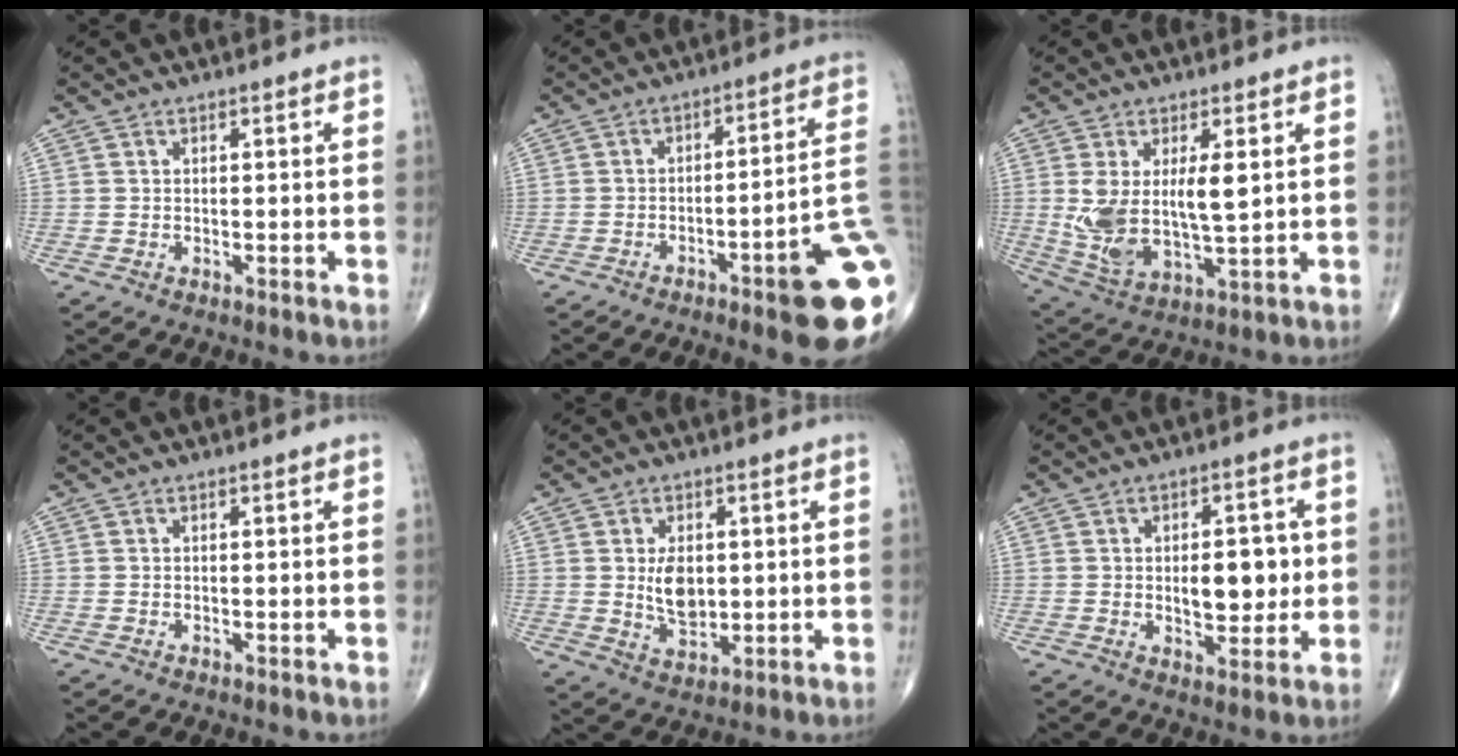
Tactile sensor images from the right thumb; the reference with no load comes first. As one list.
[{"total": 16.7, "force": [-5.8, 2.6, 15.4], "torque": [-0.137, 0.034, -0.073]}, {"total": 12.1, "force": [1.9, 5.0, 10.8], "torque": [-0.211, -0.021, 0.048]}, {"total": 0.0}, {"total": 6.8, "force": [0.7, 4.2, 5.3], "torque": [-0.074, -0.012, 0.021]}, {"total": 8.9, "force": [0.4, 4.5, 7.6], "torque": [-0.081, -0.005, 0.012]}]